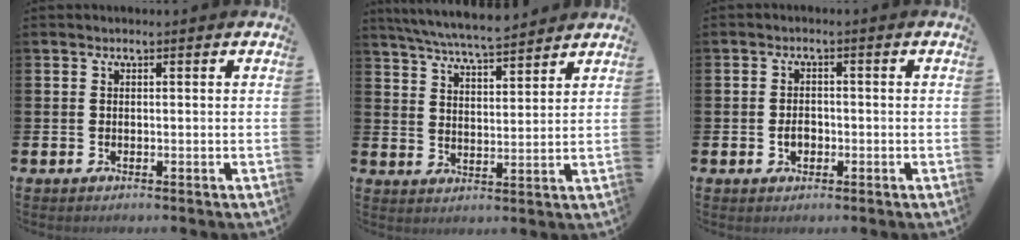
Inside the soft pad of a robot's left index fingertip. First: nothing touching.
{"total": 6.7, "force": [6.5, 0.3, 1.6], "torque": [-0.053, -0.033, 0.117]}
{"total": 2.1, "force": [-0.5, 1.5, 1.3], "torque": [-0.012, -0.001, -0.015]}